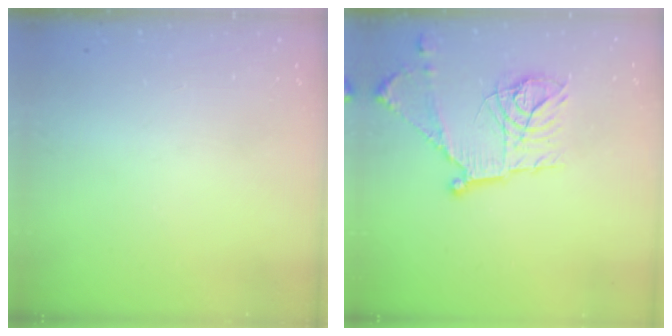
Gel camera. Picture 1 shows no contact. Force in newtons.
{"total": 18.2, "press": 18.2, "slide": 1.2}